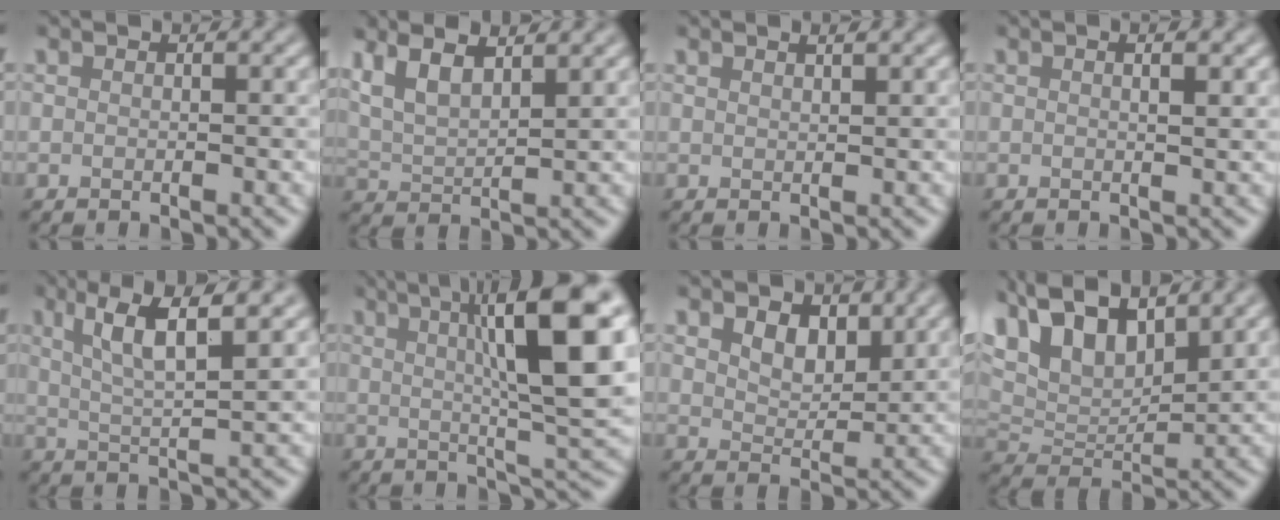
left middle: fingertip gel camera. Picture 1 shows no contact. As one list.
[{"total": 5.7, "force": [3.5, 2.1, 4.0], "torque": [-0.076, 0.017, 0.053]}, {"total": 1.0, "force": [0.8, 0.2, 0.6], "torque": [-0.008, 0.000, 0.013]}, {"total": 1.7, "force": [0.7, 0.5, 1.5], "torque": [-0.015, 0.000, 0.002]}, {"total": 6.3, "force": [2.8, 1.4, 5.5], "torque": [-0.093, 0.002, 0.049]}, {"total": 11.8, "force": [3.1, 2.2, 11.2], "torque": [-0.141, 0.007, 0.043]}, {"total": 3.5, "force": [1.8, 2.2, 2.0], "torque": [-0.045, -0.008, 0.029]}, {"total": 9.9, "force": [5.7, 4.6, 6.6], "torque": [-0.135, 0.016, 0.099]}]